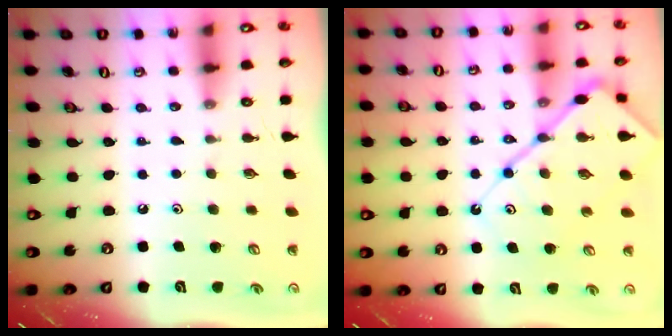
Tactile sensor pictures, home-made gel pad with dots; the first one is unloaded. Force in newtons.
{"total": 14.4, "press": 14.3, "slide": 1.6}